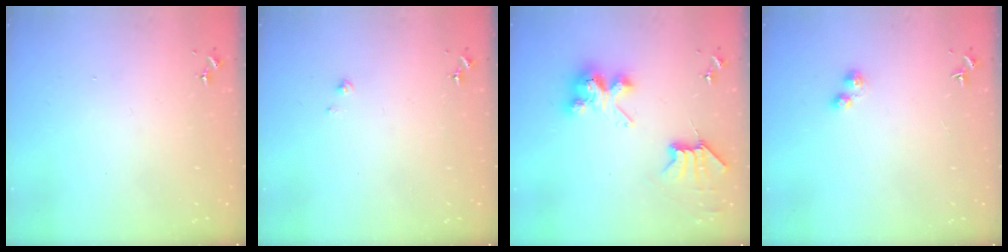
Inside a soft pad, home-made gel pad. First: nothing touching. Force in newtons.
{"total": 1.4, "press": 1.4, "slide": 0.1}
{"total": 7.9, "press": 7.9, "slide": 0.2}
{"total": 2.4, "press": 2.4, "slide": 0.4}